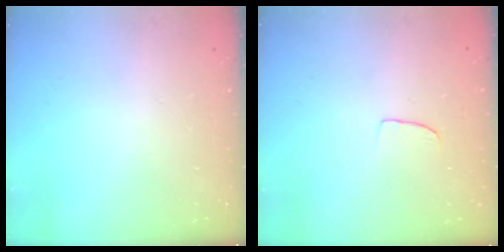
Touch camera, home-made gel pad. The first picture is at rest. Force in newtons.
{"total": 4.2, "press": 4.2, "slide": 0.3}